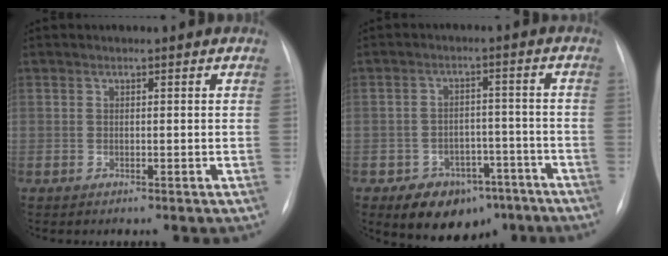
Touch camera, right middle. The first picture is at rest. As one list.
[{"total": 9.5, "force": [-6.0, 6.1, 4.2], "torque": [-0.059, 0.016, -0.083]}]